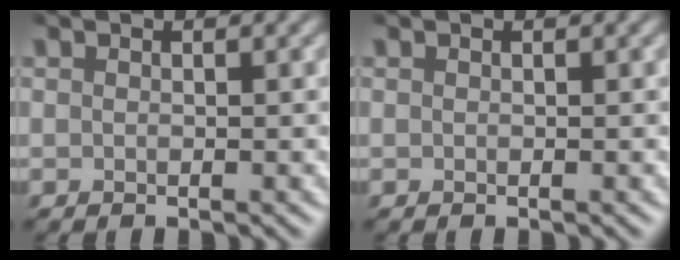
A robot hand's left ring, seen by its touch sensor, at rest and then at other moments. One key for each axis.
{"total": 0.0}